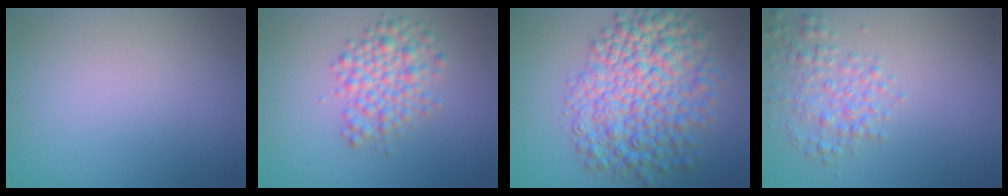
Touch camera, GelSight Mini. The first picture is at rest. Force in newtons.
{"total": 3.9, "press": 3.9, "slide": 0.1}
{"total": 9.5, "press": 9.5, "slide": 0.2}
{"total": 2.7, "press": 2.7, "slide": 0.1}